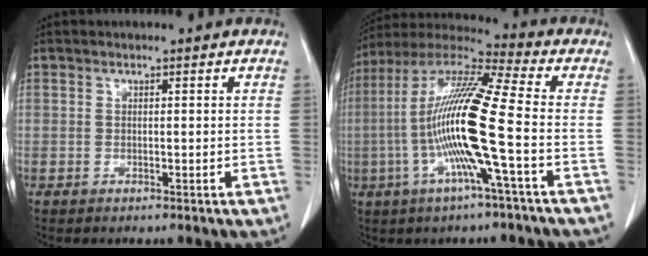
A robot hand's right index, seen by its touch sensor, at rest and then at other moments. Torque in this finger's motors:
{"motor_torque": [2.14, 0.00, 1.05, 0.21]}